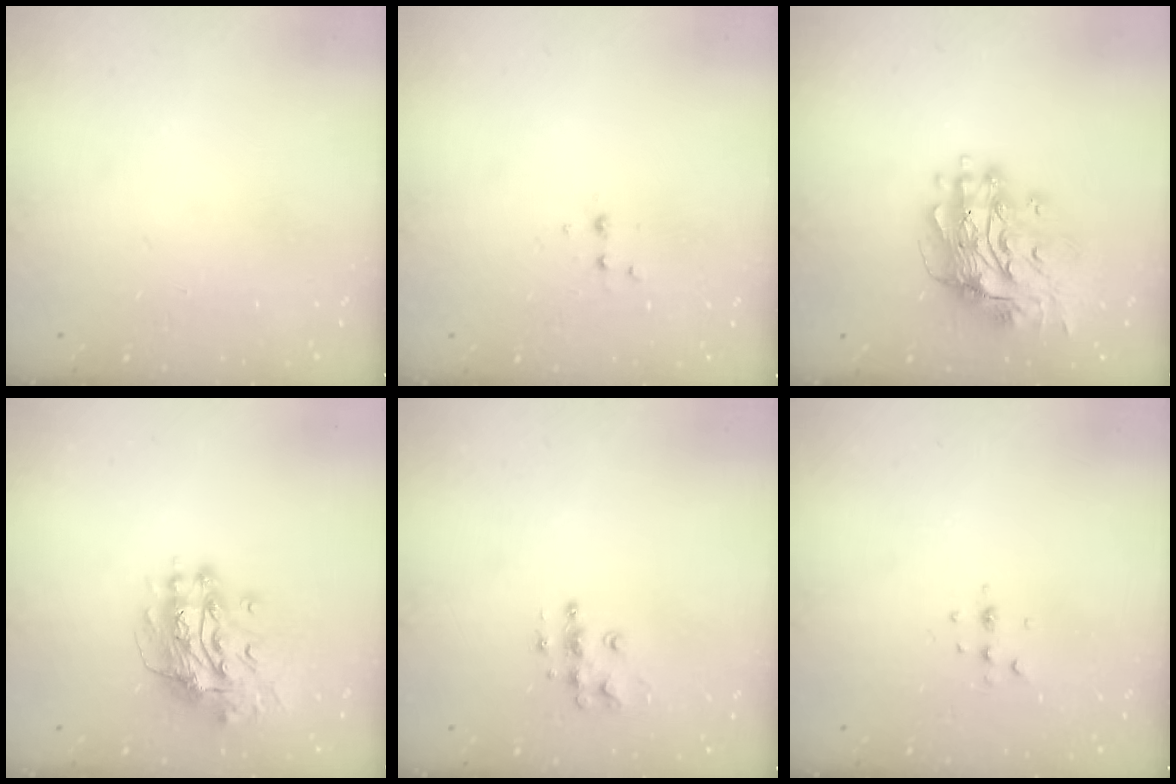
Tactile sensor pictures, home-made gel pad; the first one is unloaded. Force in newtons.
{"total": 2.6, "press": 2.5, "slide": 0.8}
{"total": 17.5, "press": 17.4, "slide": 1.7}
{"total": 13.6, "press": 13.6, "slide": 1.4}
{"total": 8.7, "press": 8.7, "slide": 0.5}
{"total": 4.4, "press": 4.0, "slide": 1.8}